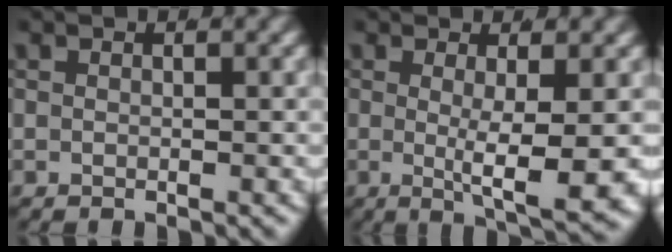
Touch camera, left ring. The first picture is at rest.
{"total": 5.9, "force": [-1.0, 0.8, 5.7], "torque": [-0.083, -0.026, -0.003]}